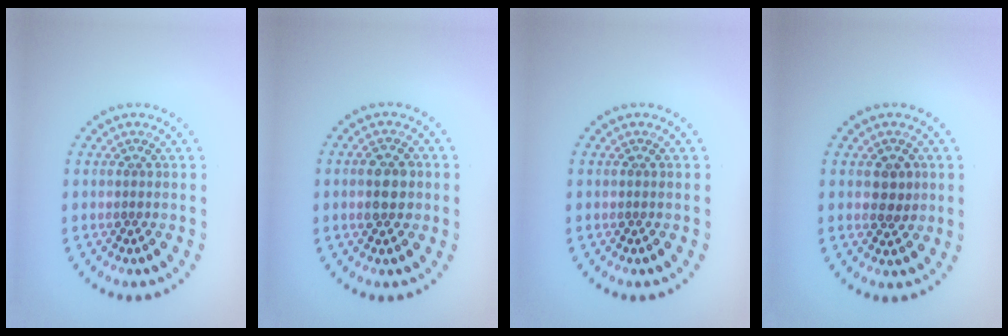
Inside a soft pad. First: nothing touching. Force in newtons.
{"total": 2.9, "press": 2.9, "slide": 0.2}
{"total": 0.0}
{"total": 2.0, "press": 2.0, "slide": 0.3}